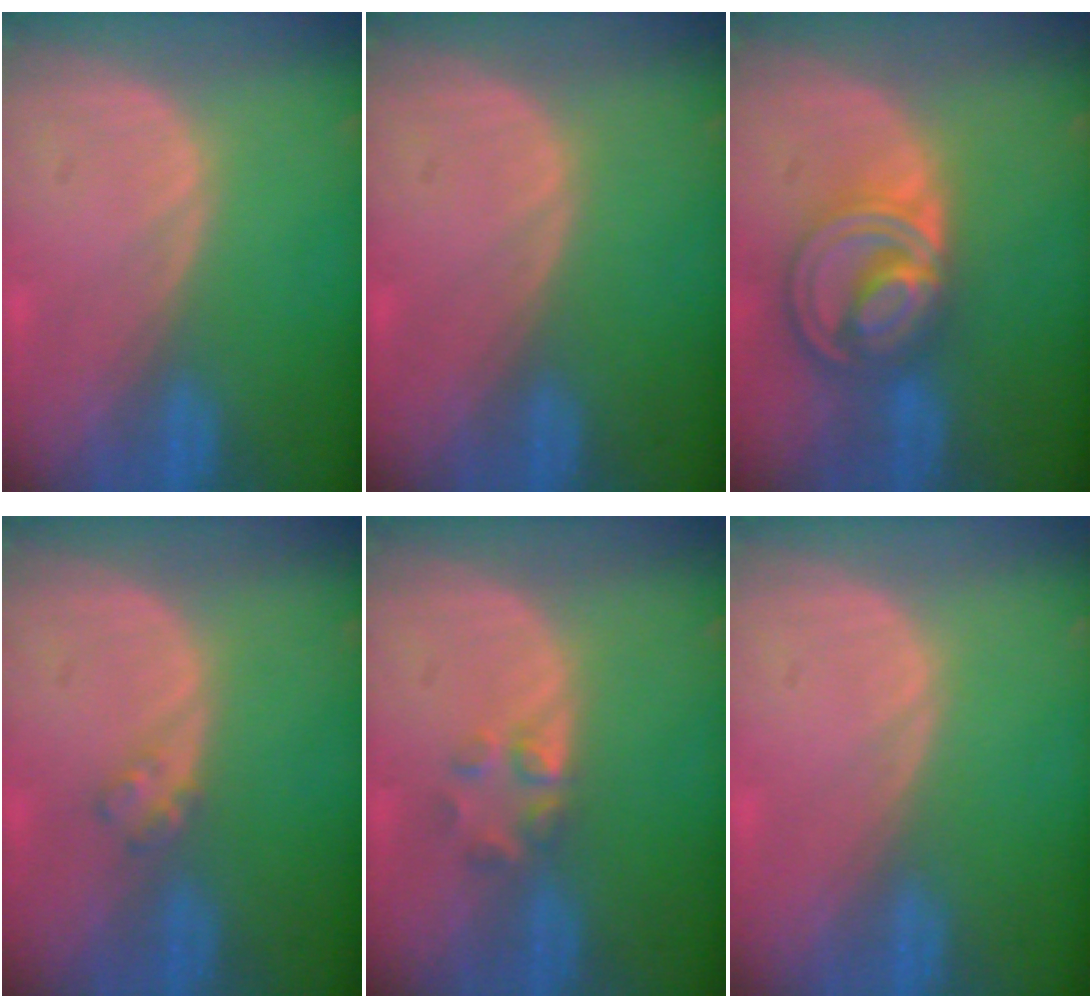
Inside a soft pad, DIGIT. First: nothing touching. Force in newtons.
{"total": 0.0}
{"total": 8.7, "press": 7.4, "slide": 4.6}
{"total": 1.7, "press": 1.7, "slide": 0.3}
{"total": 2.6, "press": 2.6, "slide": 0.2}
{"total": 0.0}